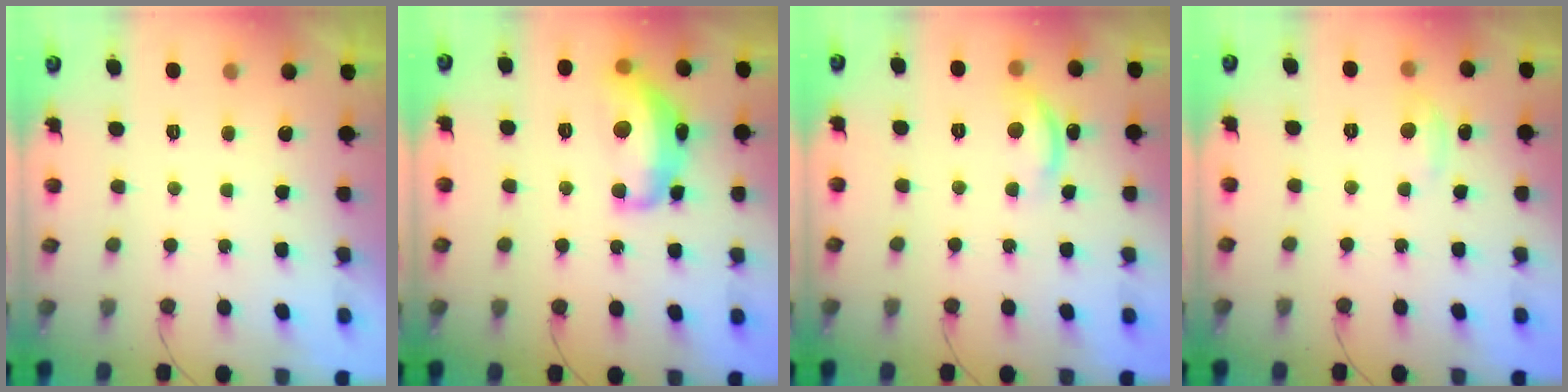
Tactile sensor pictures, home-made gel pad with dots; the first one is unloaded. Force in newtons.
{"total": 15.8, "press": 15.7, "slide": 1.2}
{"total": 11.3, "press": 11.3, "slide": 0.8}
{"total": 2.7, "press": 2.7, "slide": 0.4}